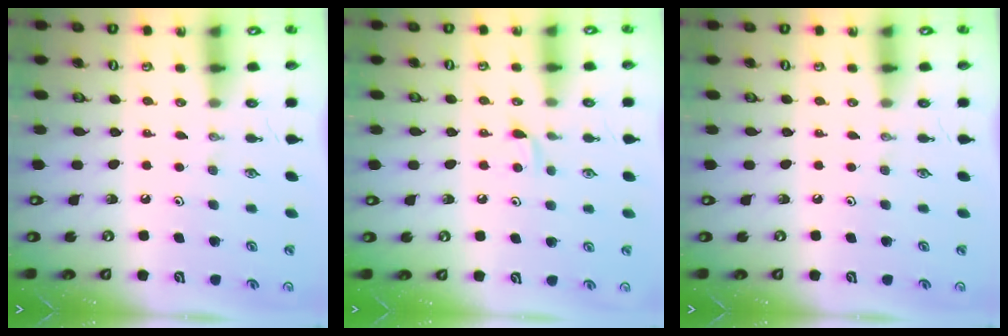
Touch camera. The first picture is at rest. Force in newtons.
{"total": 4.8, "press": 4.7, "slide": 0.6}
{"total": 0.0}